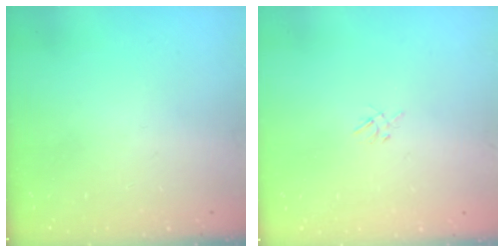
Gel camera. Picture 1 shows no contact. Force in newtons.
{"total": 2.0, "press": 2.0, "slide": 0.4}